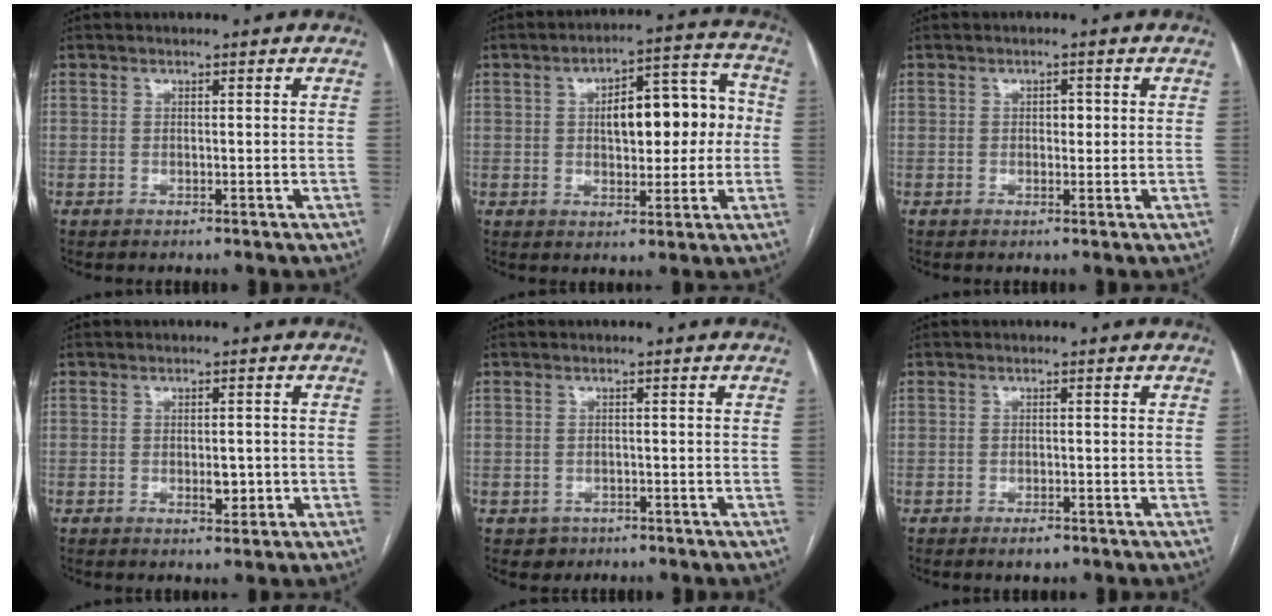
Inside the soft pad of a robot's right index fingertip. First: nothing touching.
{"total": 12.0, "force": [0.7, 5.1, 10.9], "torque": [-0.148, 0.042, 0.017]}
{"total": 1.5, "force": [0.2, 1.0, 1.2], "torque": [-0.013, 0.004, 0.001]}
{"total": 2.9, "force": [-0.6, 1.4, 2.5], "torque": [-0.036, 0.000, -0.004]}
{"total": 2.2, "force": [-1.0, 2.0, 0.1], "torque": [0.001, 0.007, -0.010]}
{"total": 1.9, "force": [-1.3, 1.0, 1.1], "torque": [-0.015, 0.001, -0.015]}